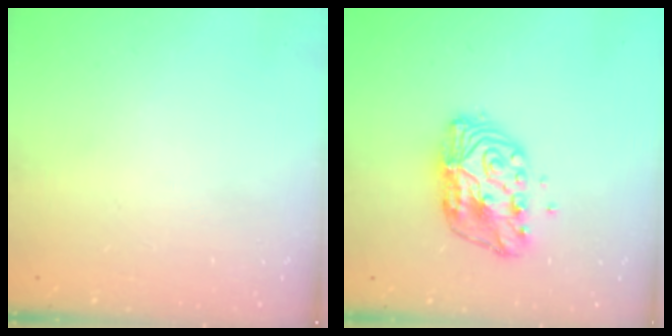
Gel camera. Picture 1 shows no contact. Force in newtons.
{"total": 9.8, "press": 9.8, "slide": 0.7}